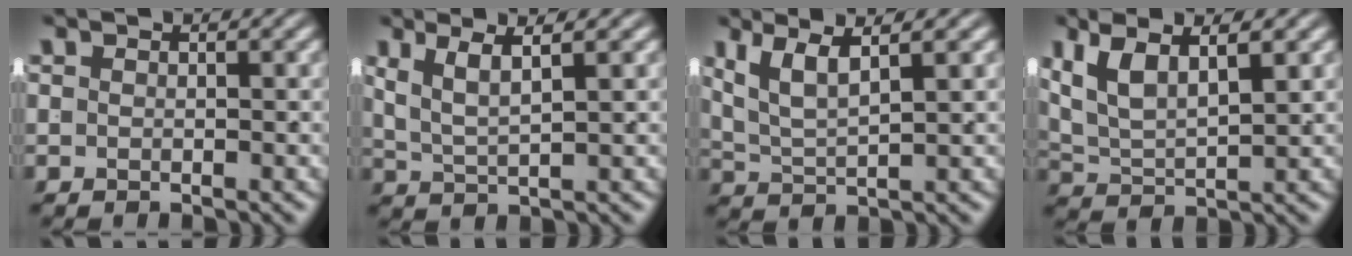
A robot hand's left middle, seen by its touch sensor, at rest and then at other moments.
{"total": 3.3, "force": [1.3, 1.1, 2.8], "torque": [-0.053, -0.008, 0.031]}
{"total": 5.5, "force": [2.3, 3.2, 3.8], "torque": [-0.080, -0.004, 0.041]}
{"total": 6.4, "force": [2.1, 4.3, 4.3], "torque": [-0.098, -0.005, 0.038]}